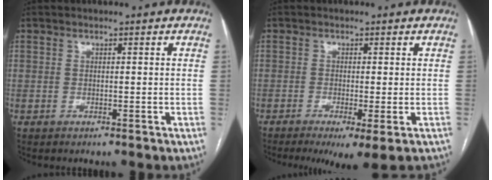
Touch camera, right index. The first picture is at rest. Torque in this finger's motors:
{"motor_torque": [1.54, -0.60, 0.35, 0.10]}